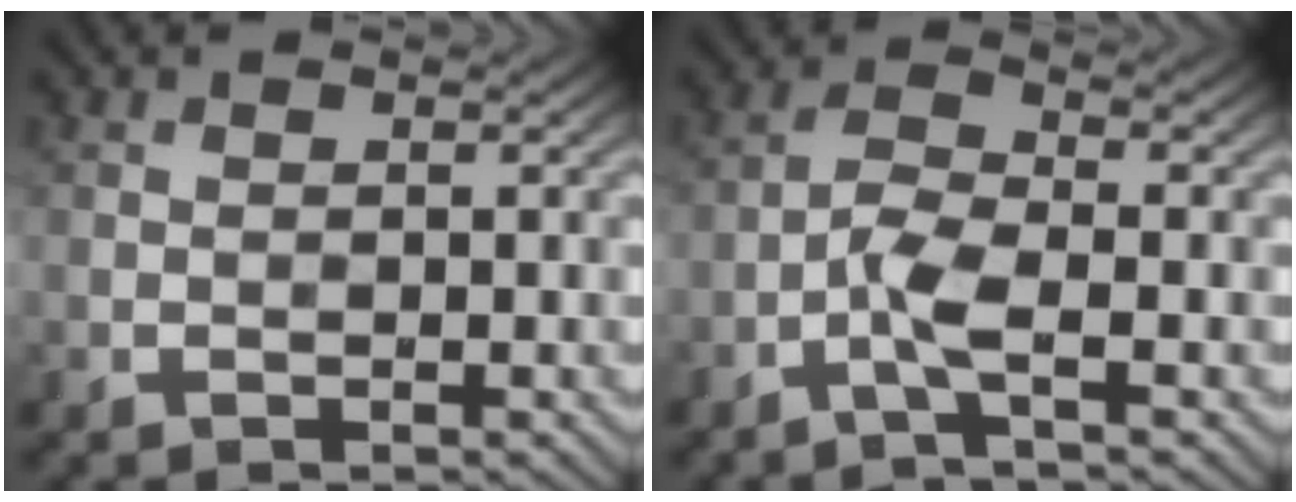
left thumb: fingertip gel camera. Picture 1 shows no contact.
{"total": 3.9, "force": [-2.0, 0.9, 3.3], "torque": [-0.076, 0.005, -0.052]}